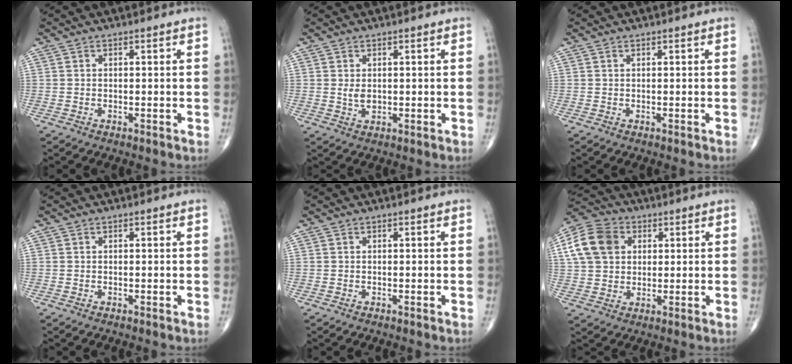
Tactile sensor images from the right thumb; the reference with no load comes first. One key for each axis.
{"total": 2.2, "fx": 0.4, "fy": 1.3, "fz": 1.7, "tx": -0.020, "ty": -0.006, "tz": 0.010}
{"total": 0.0}
{"total": 0.0}
{"total": 0.0}
{"total": 11.7, "fx": 3.3, "fy": 9.1, "fz": 6.6, "tx": -0.112, "ty": 0.009, "tz": 0.054}